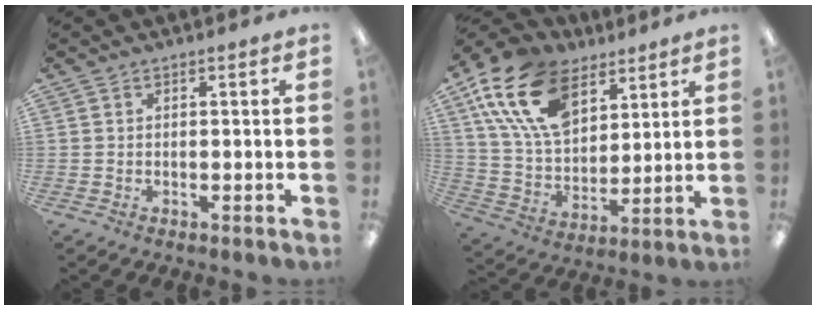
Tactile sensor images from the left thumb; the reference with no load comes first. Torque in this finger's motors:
{"motor_torque": [0.36, 0.60, 1.23, -1.54, 0.54]}